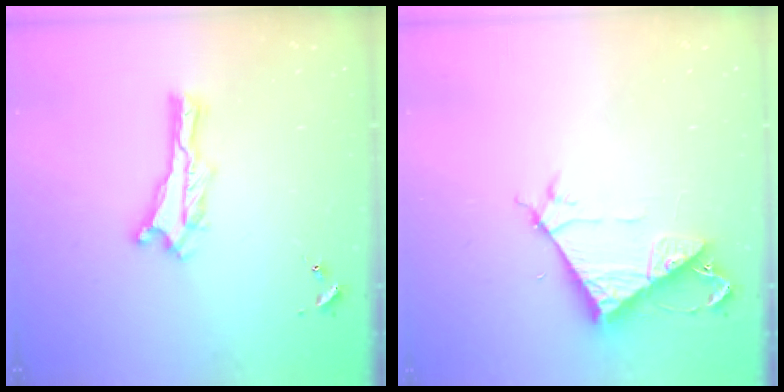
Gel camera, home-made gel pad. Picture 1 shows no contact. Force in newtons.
{"total": 7.2, "press": 7.2, "slide": 0.5}